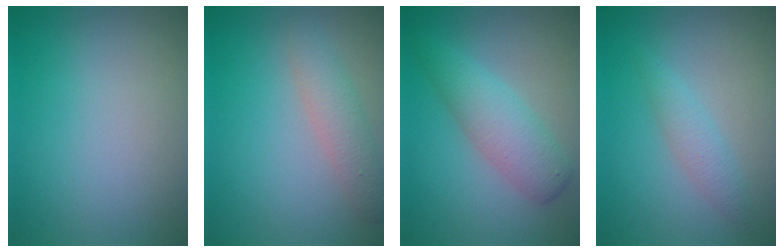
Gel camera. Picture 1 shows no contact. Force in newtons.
{"total": 2.6, "press": 2.6, "slide": 0.2}
{"total": 4.1, "press": 4.1, "slide": 0.0}
{"total": 1.8, "press": 1.8, "slide": 0.1}